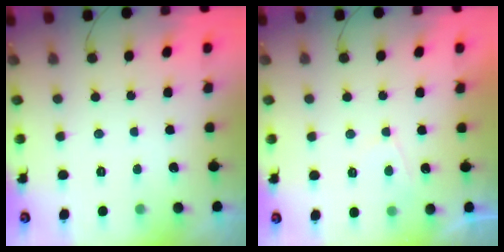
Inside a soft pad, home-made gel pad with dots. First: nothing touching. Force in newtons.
{"total": 1.8, "press": 1.7, "slide": 0.6}